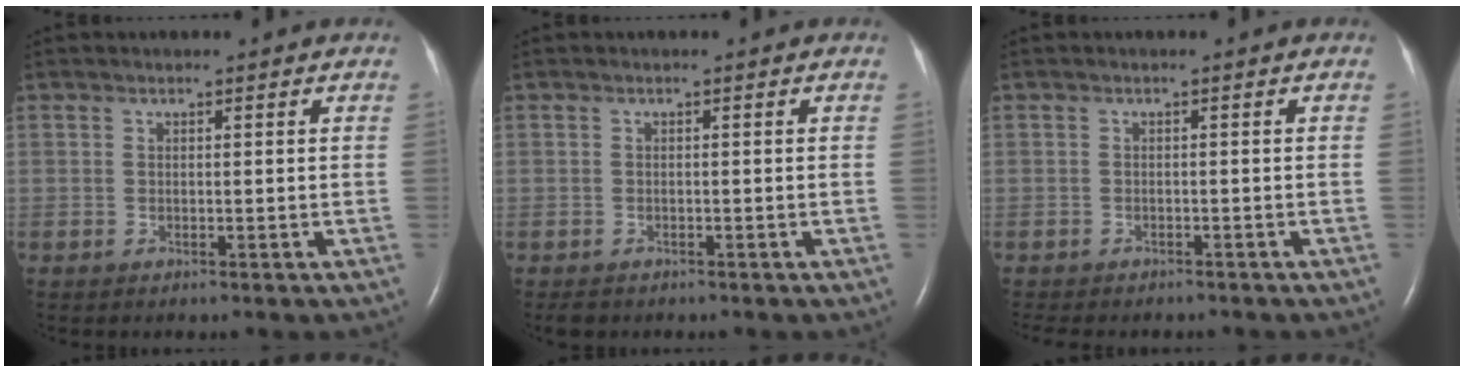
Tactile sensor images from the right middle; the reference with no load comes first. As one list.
[{"total": 1.3, "force": [-1.0, 0.7, 0.3], "torque": [-0.011, -0.001, -0.013]}, {"total": 7.6, "force": [-6.6, 2.5, 2.9], "torque": [-0.044, -0.001, -0.080]}]